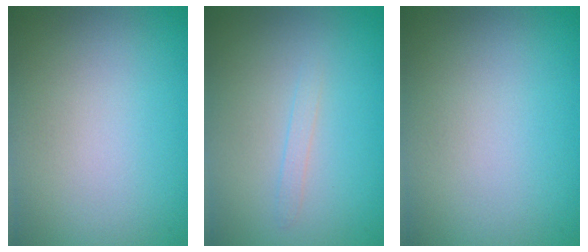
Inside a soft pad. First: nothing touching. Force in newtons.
{"total": 0.8, "press": 0.8, "slide": 0.0}
{"total": 0.0}